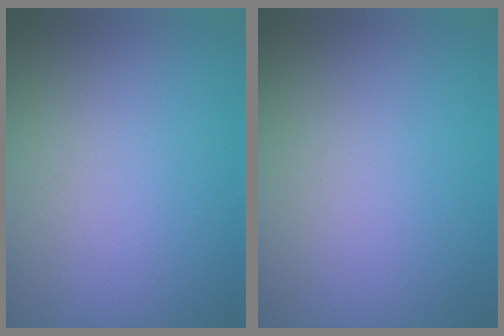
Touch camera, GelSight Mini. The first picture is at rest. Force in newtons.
{"total": 0.0}